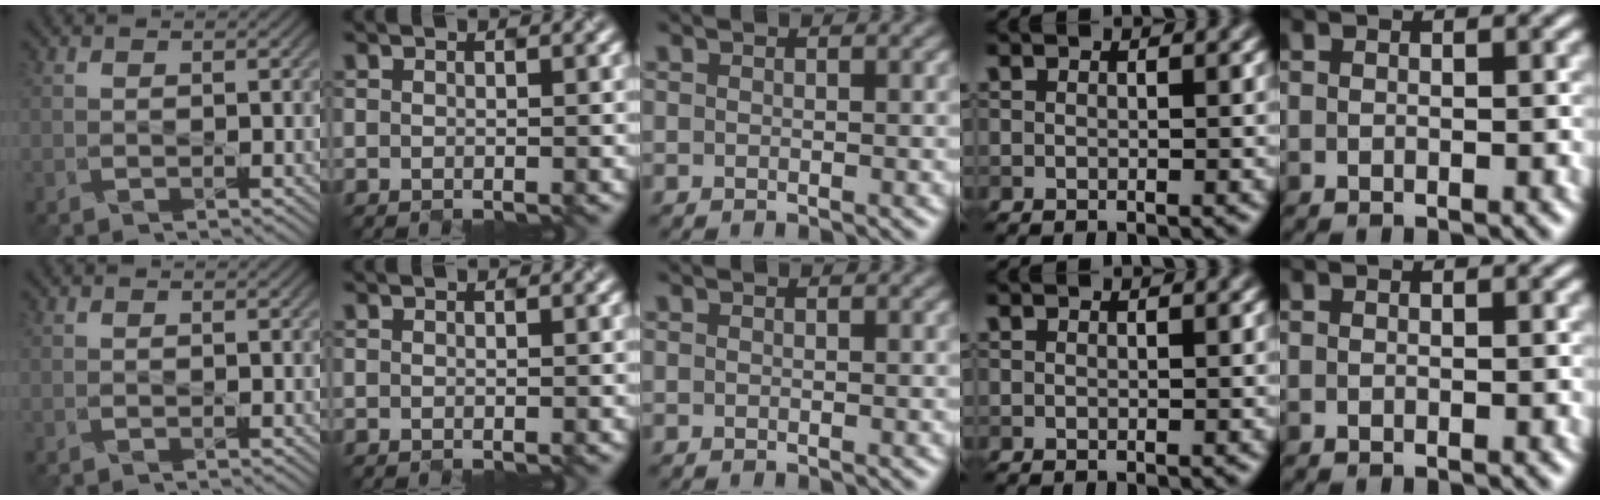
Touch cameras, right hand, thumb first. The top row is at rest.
{}